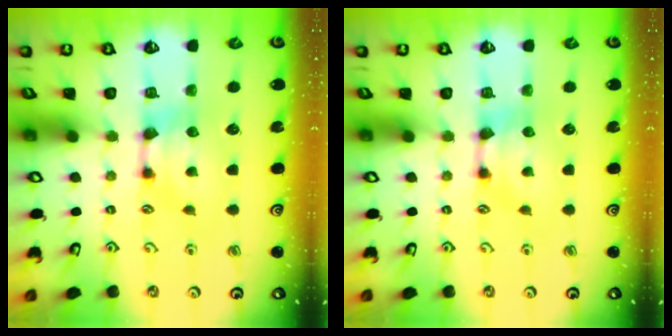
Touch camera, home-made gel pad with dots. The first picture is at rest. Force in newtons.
{"total": 0.0}